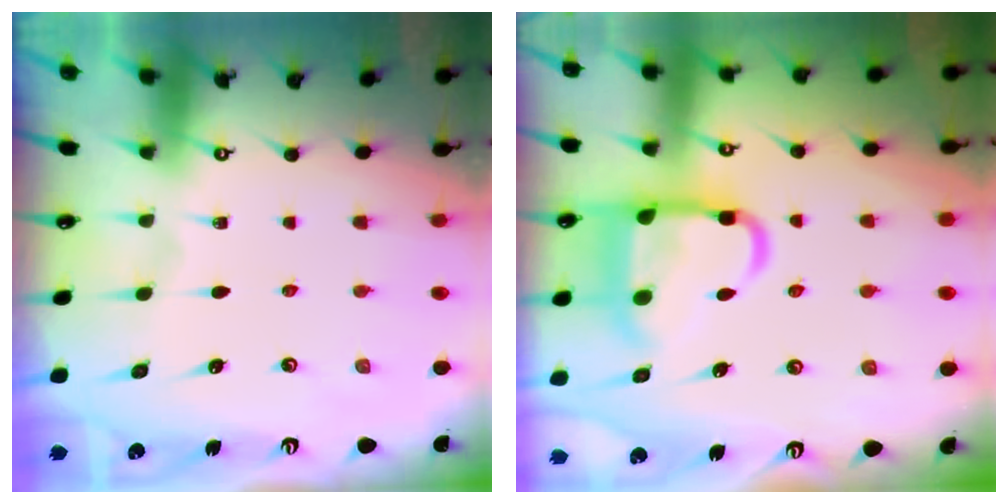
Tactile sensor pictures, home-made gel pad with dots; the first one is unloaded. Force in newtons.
{"total": 13.9, "press": 13.8, "slide": 1.7}